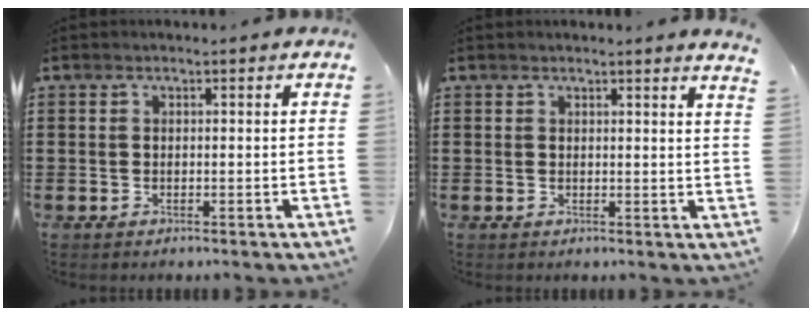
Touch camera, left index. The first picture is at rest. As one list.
[{"total": 1.5, "force": [1.3, -0.3, 0.6], "torque": [-0.015, -0.003, 0.025]}]